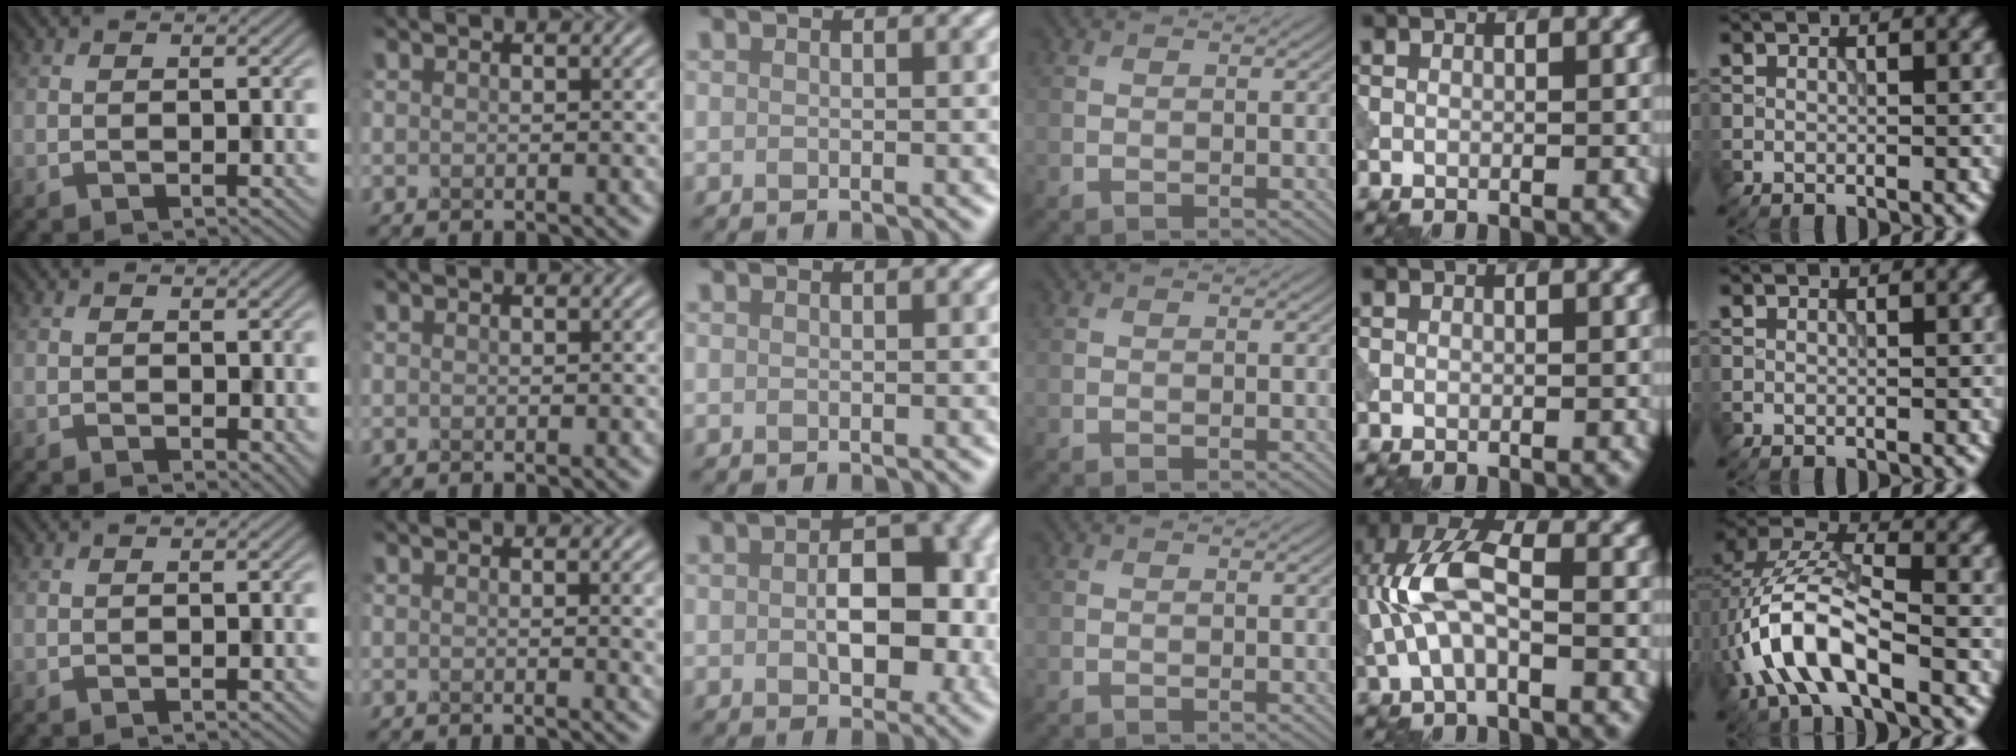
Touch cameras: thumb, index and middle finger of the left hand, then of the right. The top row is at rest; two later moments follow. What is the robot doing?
{"motion": "dispense", "object": "dispenser bottle"}